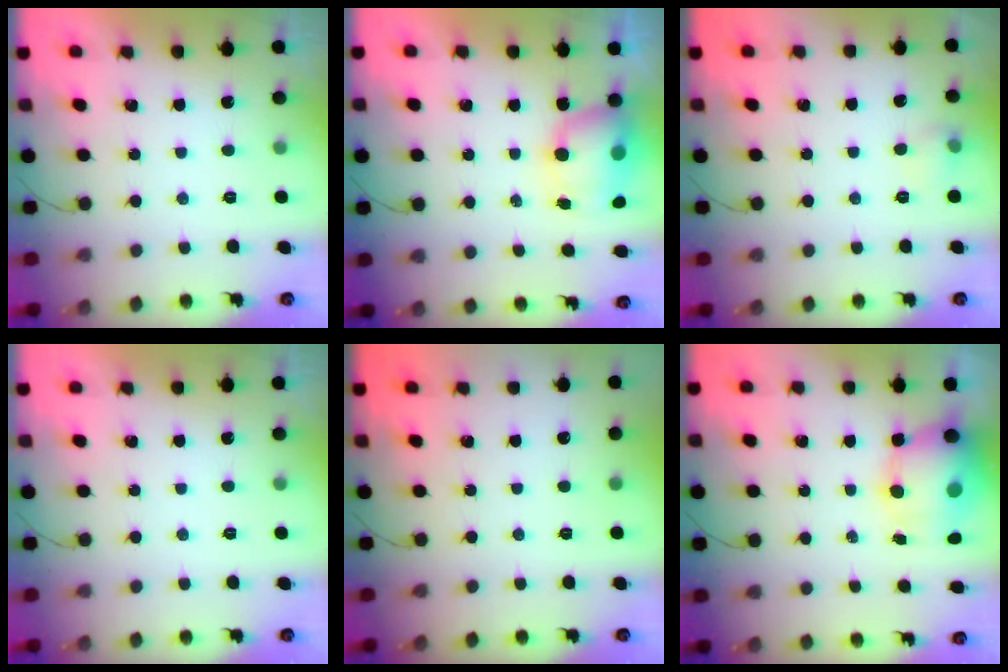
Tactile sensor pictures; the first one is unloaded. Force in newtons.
{"total": 7.8, "press": 7.5, "slide": 2.2}
{"total": 5.5, "press": 5.3, "slide": 1.5}
{"total": 0.0}
{"total": 0.0}
{"total": 12.2, "press": 11.7, "slide": 3.4}